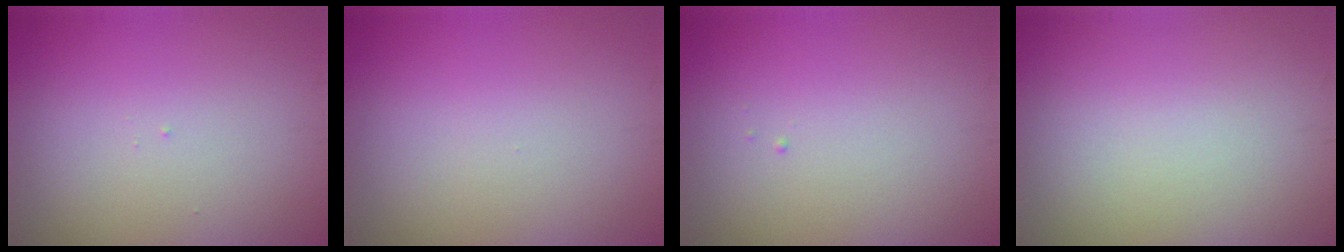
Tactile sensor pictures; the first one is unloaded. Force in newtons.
{"total": 0.0}
{"total": 0.0}
{"total": 0.0}